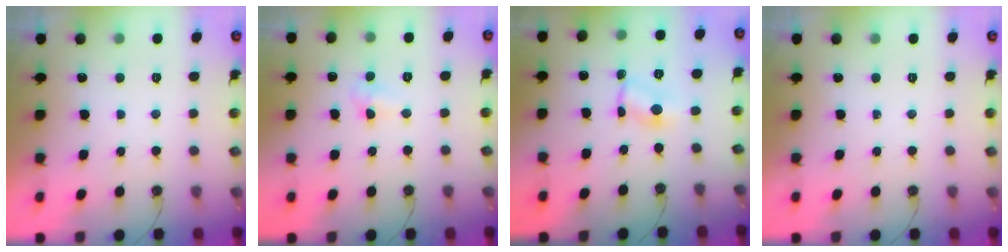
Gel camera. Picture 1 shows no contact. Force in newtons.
{"total": 3.5, "press": 3.4, "slide": 0.7}
{"total": 2.0, "press": 2.0, "slide": 0.1}
{"total": 0.0}